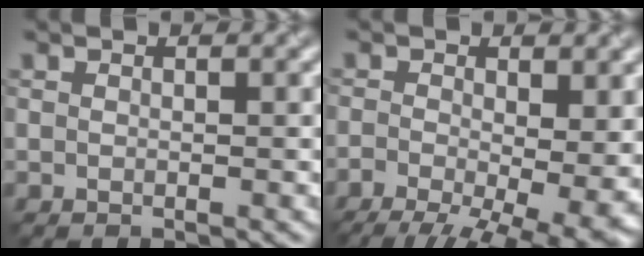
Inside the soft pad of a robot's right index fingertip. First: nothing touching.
{"total": 13.4, "force": [-5.6, 6.2, 10.5], "torque": [-0.164, -0.030, -0.065]}